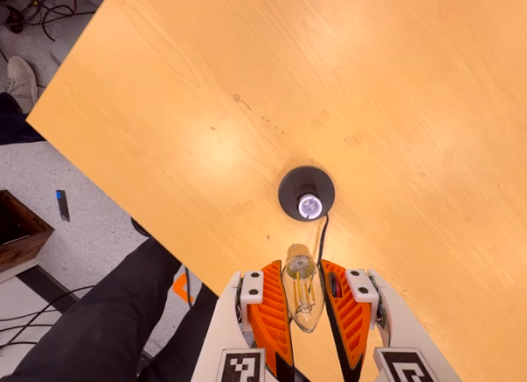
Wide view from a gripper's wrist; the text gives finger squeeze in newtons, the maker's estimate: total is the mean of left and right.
{"total": 11.4, "left": 11.7, "right": 11.2}